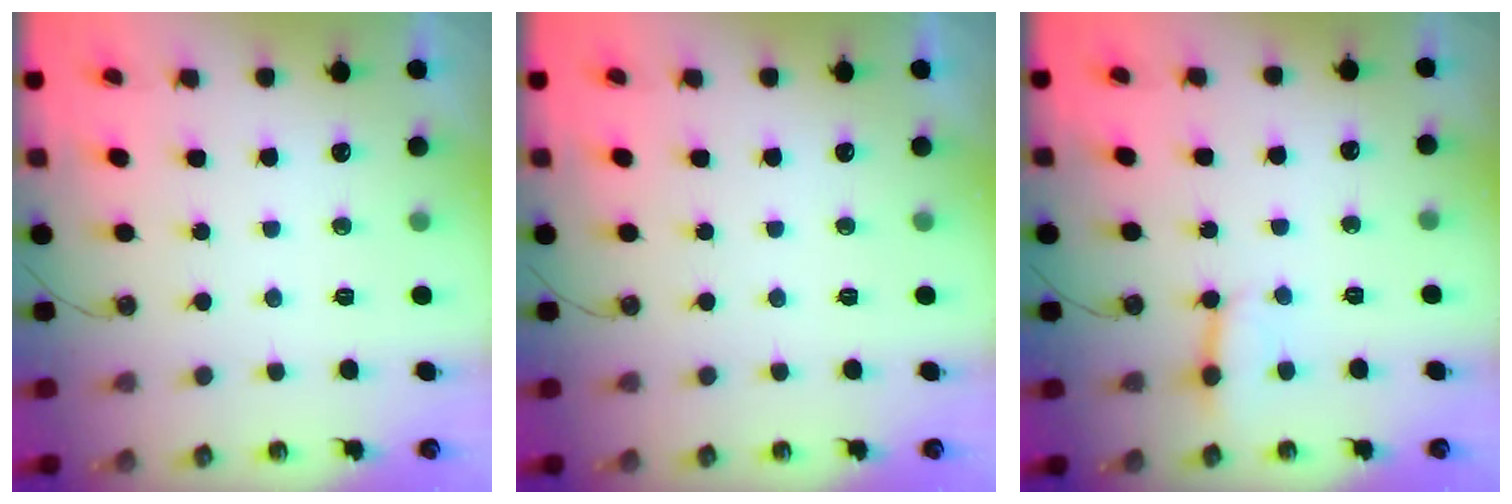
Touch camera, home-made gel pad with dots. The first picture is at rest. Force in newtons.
{"total": 0.0}
{"total": 3.1, "press": 3.0, "slide": 0.5}